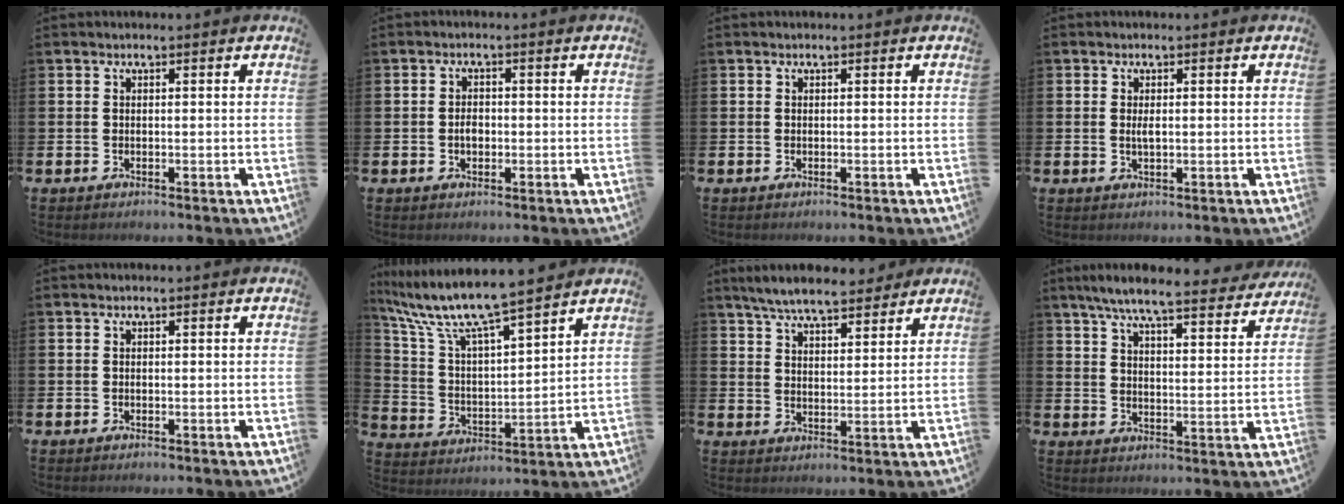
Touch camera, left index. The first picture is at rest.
{"total": 2.0, "force": [-0.4, 1.4, 1.4], "torque": [-0.012, 0.000, -0.011]}
{"total": 0.0}
{"total": 1.3, "force": [0.2, 0.4, 1.2], "torque": [-0.018, -0.001, 0.001]}
{"total": 0.0}
{"total": 9.7, "force": [8.7, 0.9, 4.2], "torque": [-0.125, -0.052, 0.150]}
{"total": 6.6, "force": [6.2, 1.4, 2.0], "torque": [-0.048, -0.024, 0.110]}
{"total": 7.3, "force": [6.7, 0.5, 2.9], "torque": [-0.069, -0.040, 0.113]}